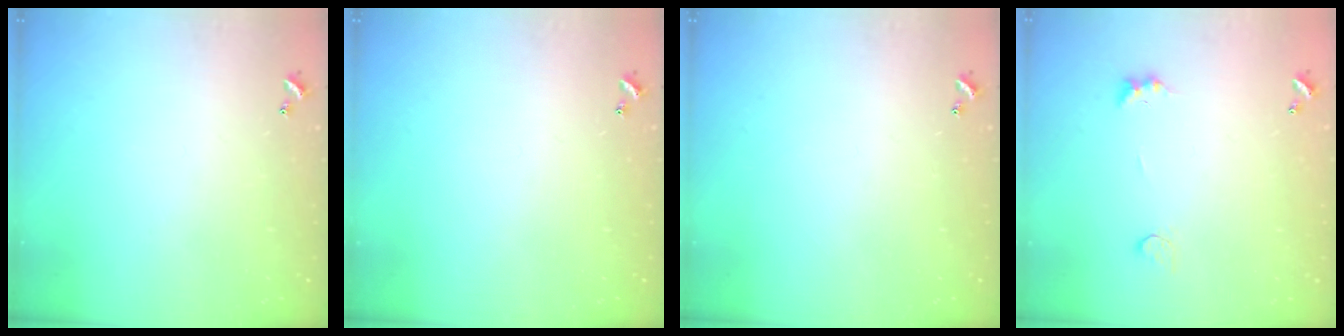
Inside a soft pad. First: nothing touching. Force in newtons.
{"total": 0.0}
{"total": 0.0}
{"total": 2.7, "press": 2.6, "slide": 0.8}